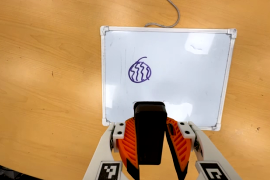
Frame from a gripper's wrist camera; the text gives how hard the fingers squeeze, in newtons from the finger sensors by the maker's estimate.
{"total": 6.2, "left": 5.0, "right": 7.5}